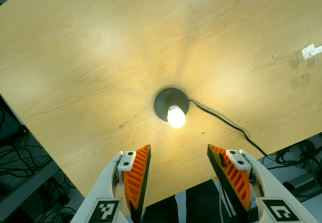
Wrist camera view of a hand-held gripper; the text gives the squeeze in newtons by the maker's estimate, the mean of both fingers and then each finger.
{"total": 0.0}